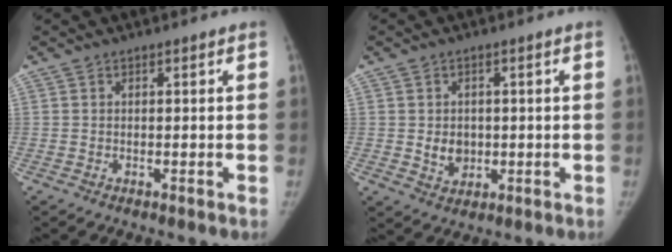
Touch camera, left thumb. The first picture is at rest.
{"total": 4.5, "force": [-0.3, 3.7, 2.5], "torque": [-0.020, -0.002, 0.006]}